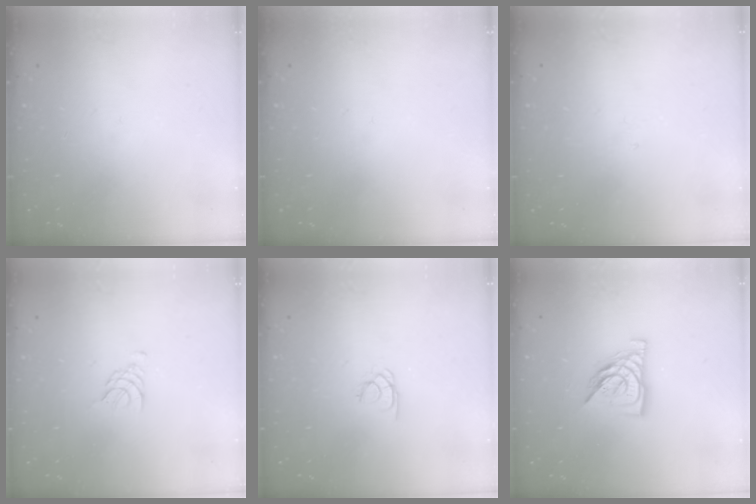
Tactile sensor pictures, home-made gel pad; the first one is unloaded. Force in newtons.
{"total": 0.0}
{"total": 2.8, "press": 2.8, "slide": 0.5}
{"total": 2.8, "press": 2.8, "slide": 0.5}
{"total": 1.4, "press": 1.4, "slide": 0.3}
{"total": 10.0, "press": 9.9, "slide": 1.1}